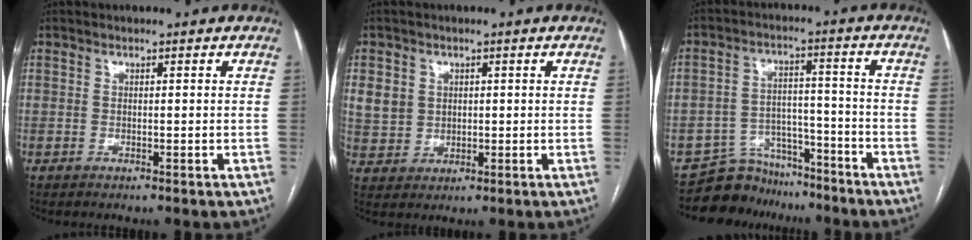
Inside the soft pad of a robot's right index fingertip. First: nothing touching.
{"total": 5.9, "force": [1.6, 5.4, 2.0], "torque": [-0.046, 0.009, 0.043]}
{"total": 8.8, "force": [-7.8, 4.1, -0.3], "torque": [0.011, 0.042, -0.125]}